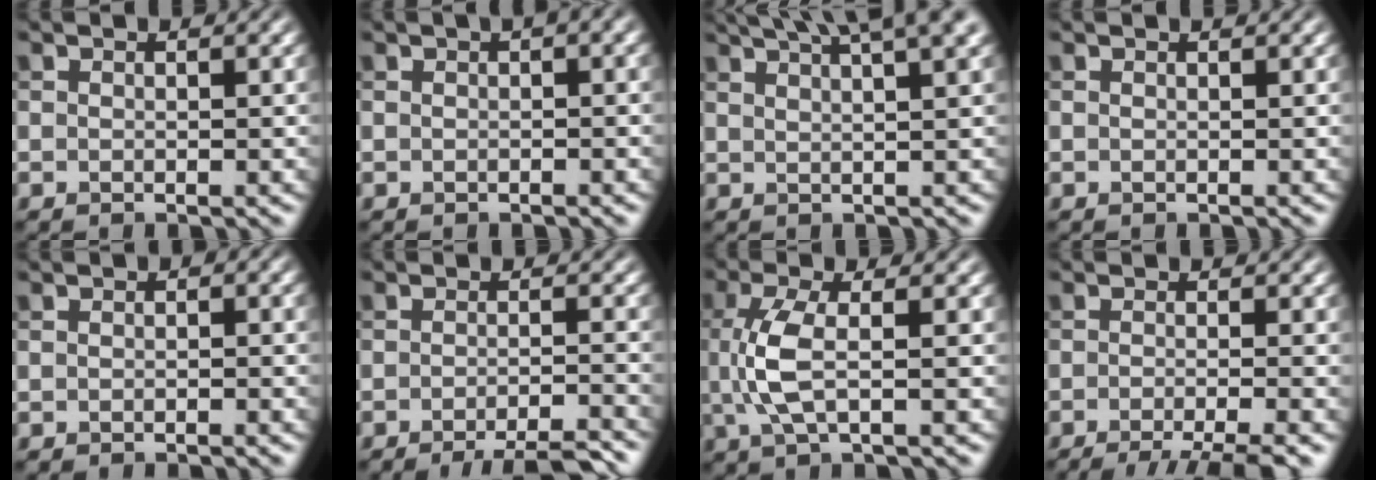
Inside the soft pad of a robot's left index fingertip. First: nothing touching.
{"total": 2.1, "force": [0.8, 0.4, 1.9], "torque": [-0.026, 0.007, 0.004]}
{"total": 9.3, "force": [6.4, 2.6, 6.3], "torque": [-0.053, 0.044, 0.052]}
{"total": 0.8, "force": [0.6, 0.3, 0.5], "torque": [-0.004, 0.004, 0.001]}
{"total": 0.9, "force": [-0.1, 0.4, 0.8], "torque": [-0.011, 0.001, -0.003]}
{"total": 5.9, "force": [-4.5, 0.9, 3.7], "torque": [-0.049, -0.007, -0.064]}
{"total": 4.1, "force": [0.1, 1.3, 3.9], "torque": [-0.097, -0.002, 0.002]}
{"total": 5.8, "force": [-3.6, 1.2, 4.4], "torque": [-0.047, -0.006, -0.059]}